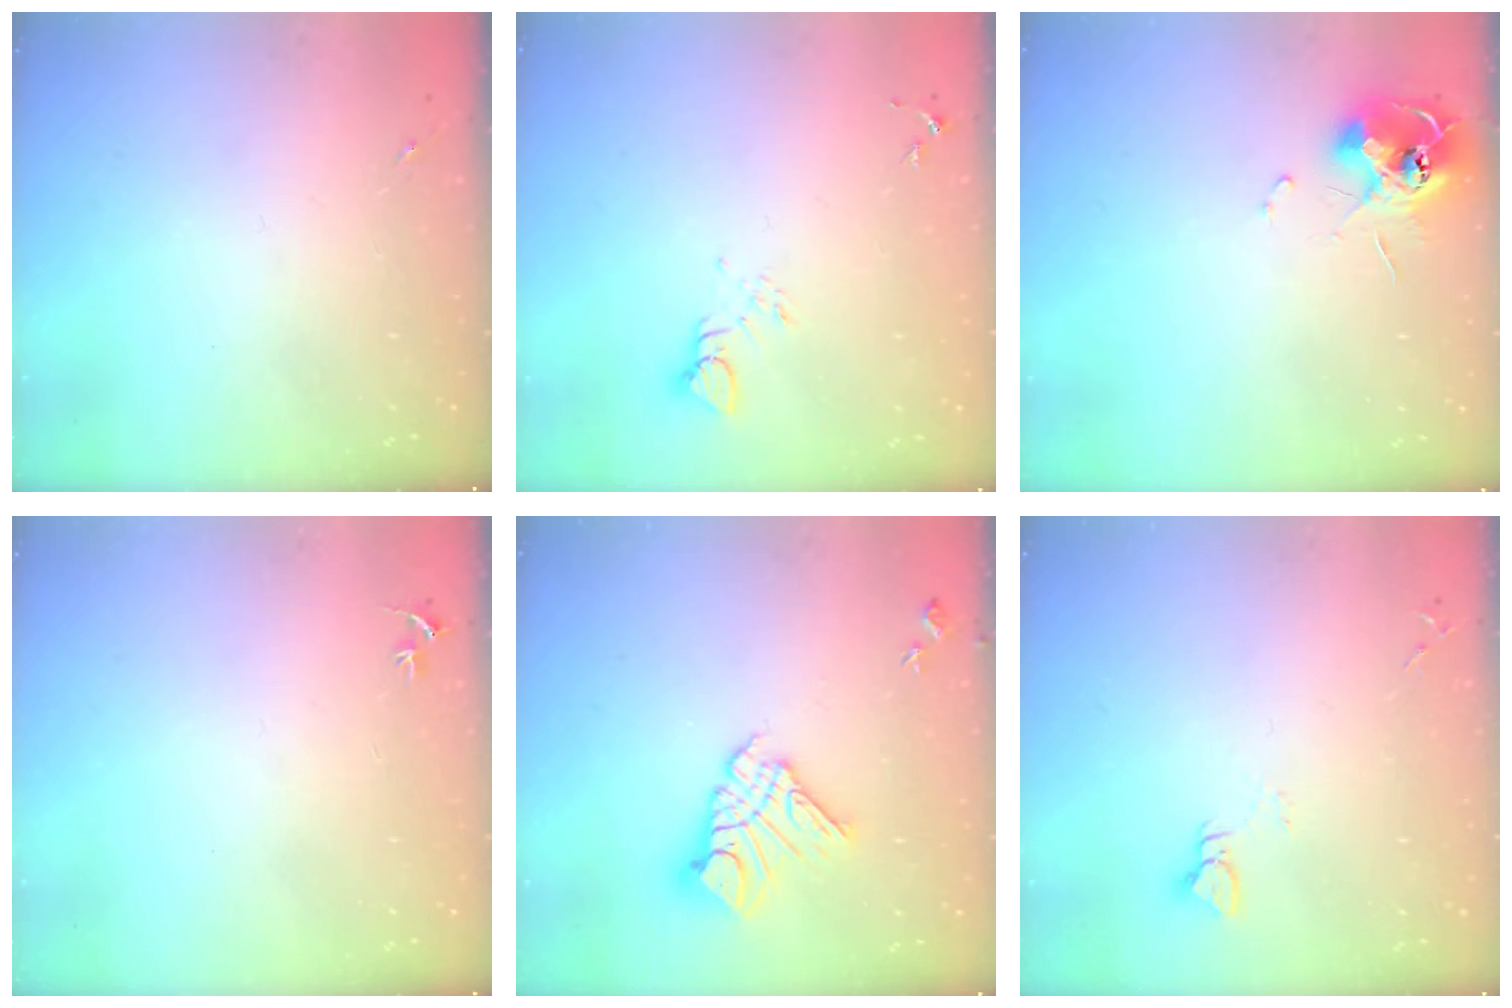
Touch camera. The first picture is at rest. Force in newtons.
{"total": 3.8, "press": 3.7, "slide": 0.4}
{"total": 11.7, "press": 11.7, "slide": 0.9}
{"total": 2.7, "press": 2.7, "slide": 0.3}
{"total": 14.1, "press": 14.1, "slide": 1.4}
{"total": 3.0, "press": 3.0, "slide": 0.3}